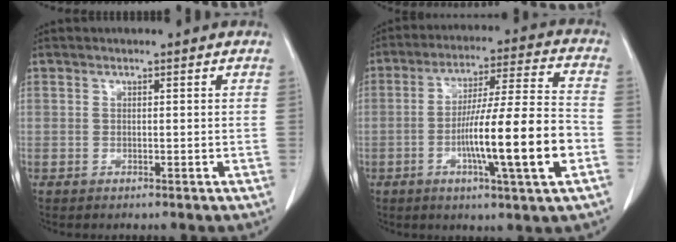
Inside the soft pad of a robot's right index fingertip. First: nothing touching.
{"total": 15.8, "force": [-4.4, 0.1, 15.2], "torque": [-0.258, 0.000, -0.074]}